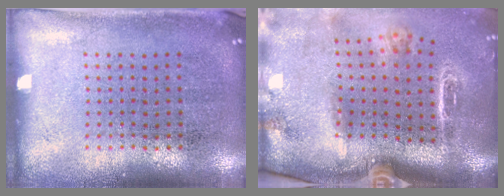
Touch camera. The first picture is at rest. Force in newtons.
{"total": 2.8, "press": 2.0, "slide": 2.0}